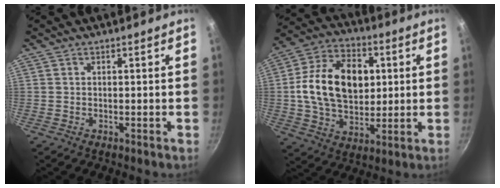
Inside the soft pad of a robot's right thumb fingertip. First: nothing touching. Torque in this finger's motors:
{"motor_torque": [0.25, 0.40, 0.57, -0.40, 0.35]}